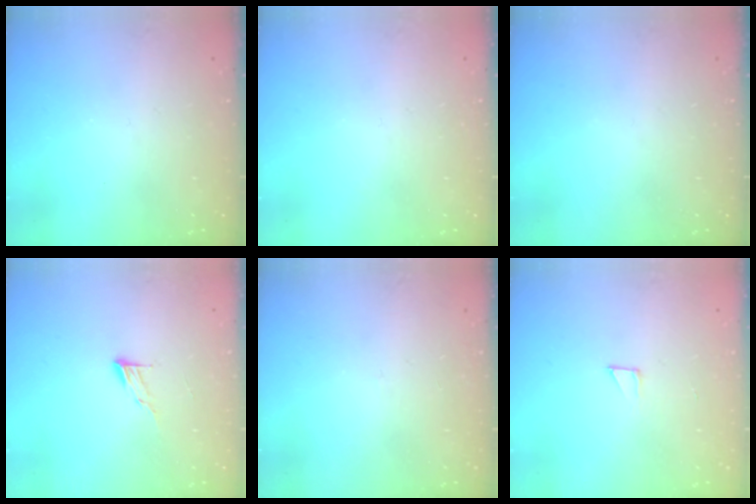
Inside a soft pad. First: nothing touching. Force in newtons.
{"total": 0.0}
{"total": 0.0}
{"total": 5.6, "press": 5.6, "slide": 0.4}
{"total": 2.7, "press": 2.7, "slide": 0.3}
{"total": 2.1, "press": 2.1, "slide": 0.1}